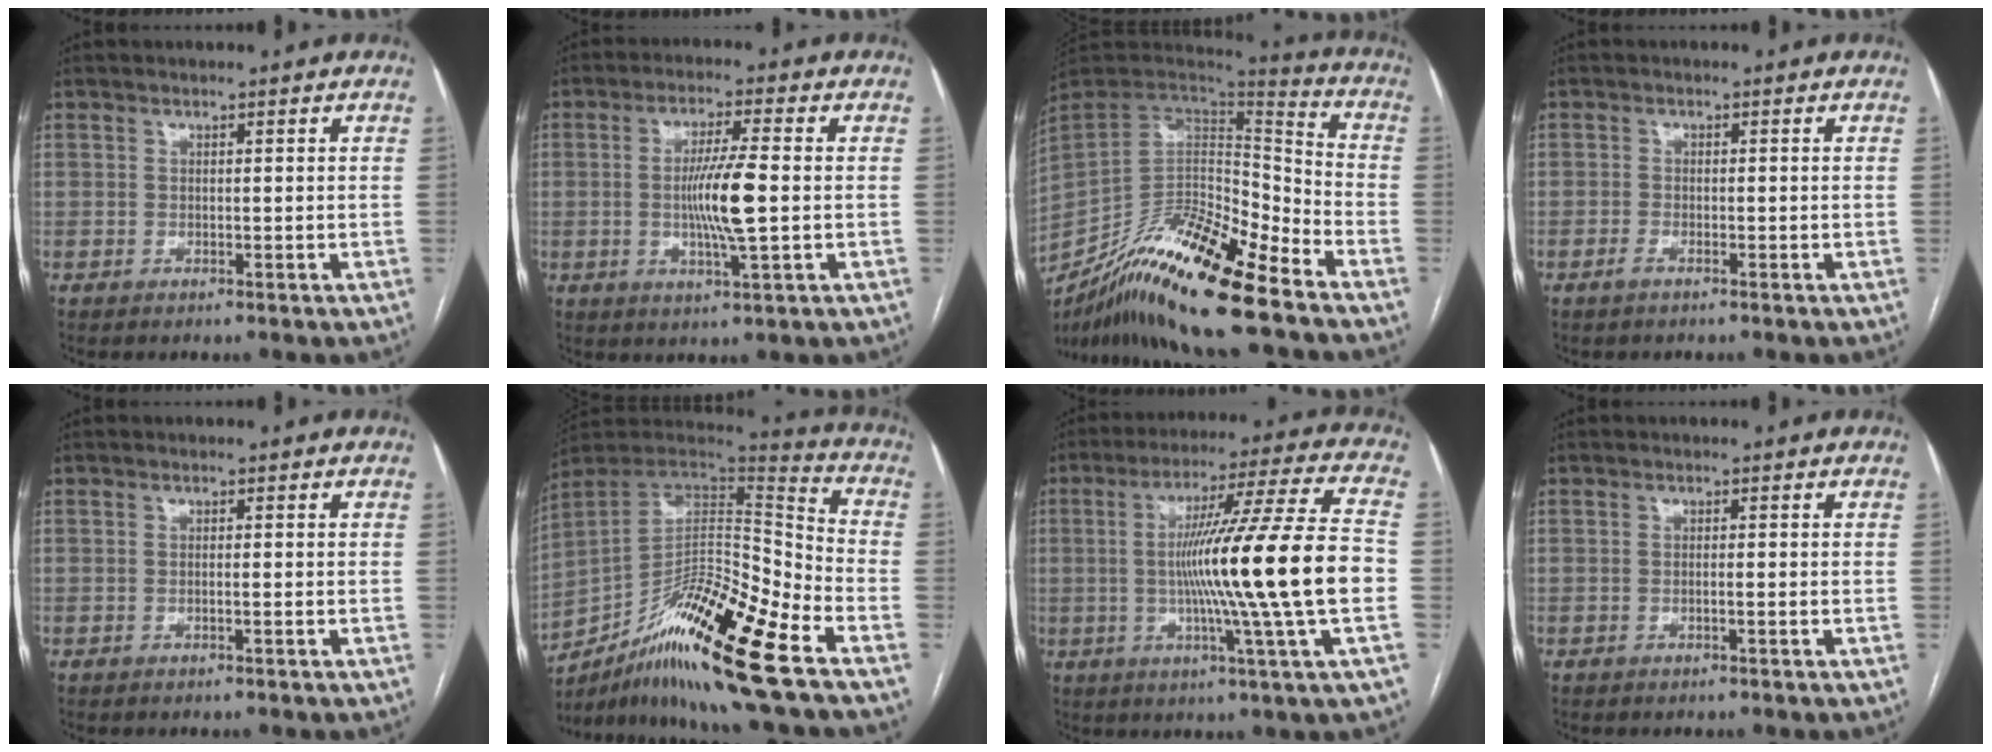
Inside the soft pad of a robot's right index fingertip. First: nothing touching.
{"total": 8.3, "force": [-0.6, 0.2, 8.2], "torque": [-0.155, -0.005, -0.013]}
{"total": 22.7, "force": [-16.8, 2.9, 15.1], "torque": [-0.281, -0.012, -0.306]}
{"total": 1.1, "force": [-0.8, 0.4, 0.7], "torque": [-0.014, 0.000, -0.015]}
{"total": 0.6, "force": [-0.2, -0.1, 0.5], "torque": [-0.008, 0.001, -0.003]}
{"total": 21.9, "force": [-13.3, 1.9, 17.2], "torque": [-0.291, -0.010, -0.233]}
{"total": 20.3, "force": [-2.0, -2.2, 20.1], "torque": [-0.326, -0.004, -0.048]}
{"total": 0.8, "force": [-0.3, -0.1, 0.7], "torque": [-0.012, 0.000, -0.005]}